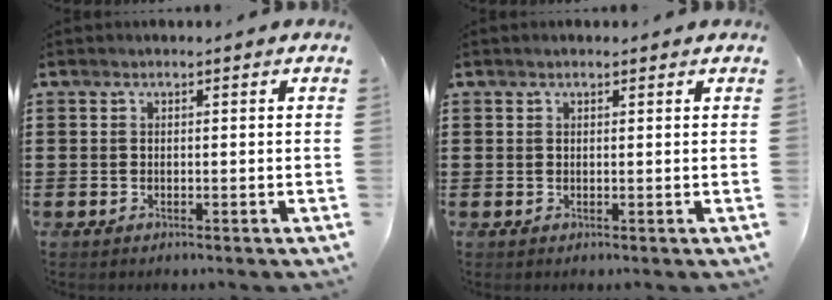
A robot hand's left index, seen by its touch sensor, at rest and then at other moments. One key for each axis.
{"total": 0.7, "fx": 0.5, "fy": 0.2, "fz": 0.4, "tx": -0.009, "ty": 0.003, "tz": 0.009}